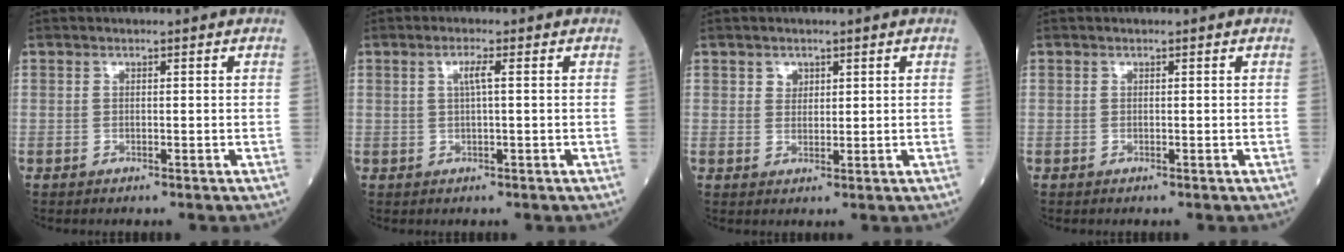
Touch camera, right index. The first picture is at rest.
{"total": 2.0, "force": [0.5, -0.1, 2.0], "torque": [-0.039, 0.002, 0.008]}
{"total": 1.7, "force": [1.0, 1.3, 0.6], "torque": [-0.003, -0.002, 0.015]}
{"total": 0.0}